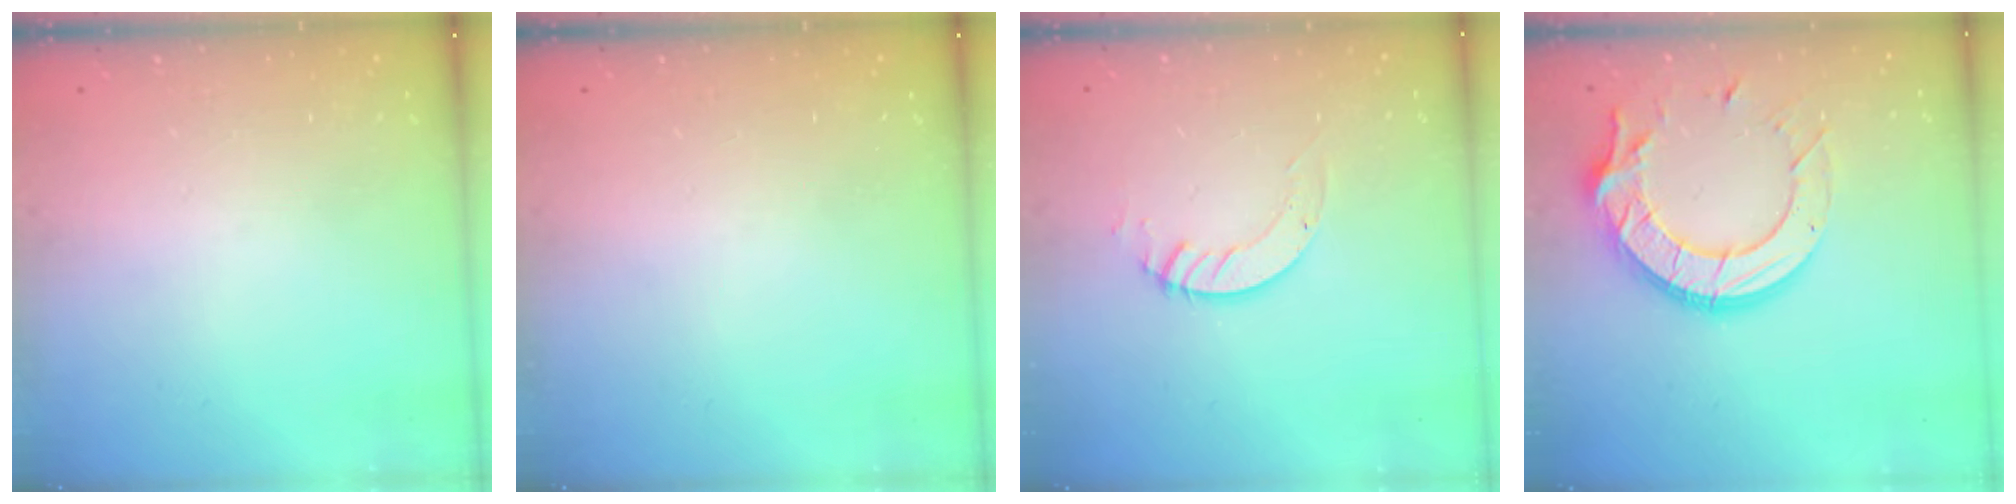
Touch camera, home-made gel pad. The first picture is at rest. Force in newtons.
{"total": 0.0}
{"total": 3.6, "press": 3.6, "slide": 0.1}
{"total": 16.0, "press": 15.9, "slide": 1.4}